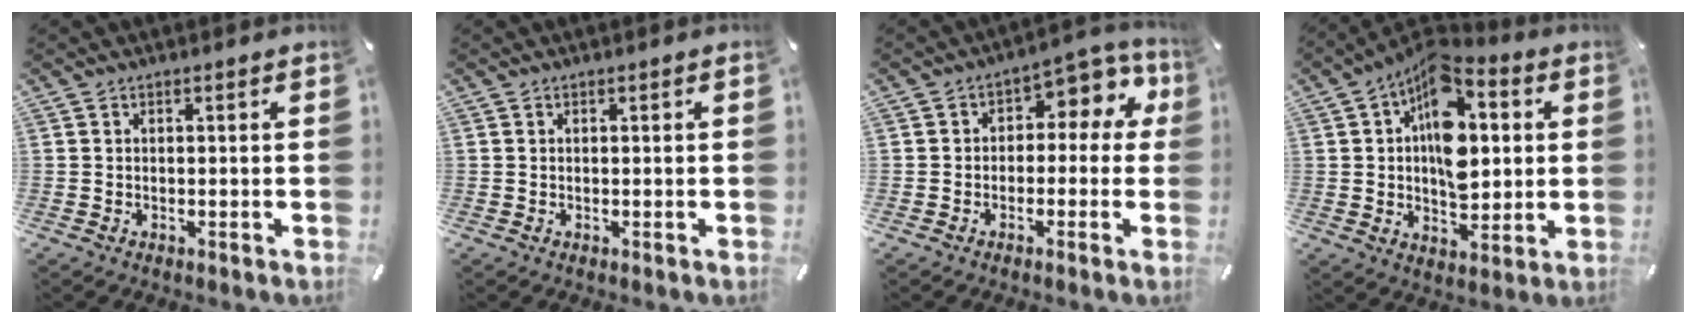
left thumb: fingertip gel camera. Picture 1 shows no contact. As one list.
[{"total": 0.0}, {"total": 7.6, "force": [0.8, 5.4, 5.4], "torque": [-0.070, 0.000, 0.010]}, {"total": 16.1, "force": [4.0, 10.0, 11.9], "torque": [-0.191, -0.027, 0.069]}]